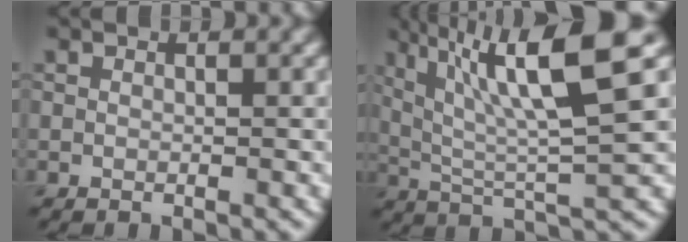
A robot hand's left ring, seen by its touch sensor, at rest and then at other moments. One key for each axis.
{"total": 10.3, "fx": 4.2, "fy": 1.9, "fz": 9.3, "tx": -0.150, "ty": 0.006, "tz": 0.074}